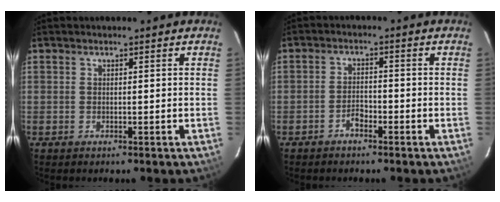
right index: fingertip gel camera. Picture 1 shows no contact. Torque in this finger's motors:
{"motor_torque": [-0.17, -0.03, -0.03, 0.00]}